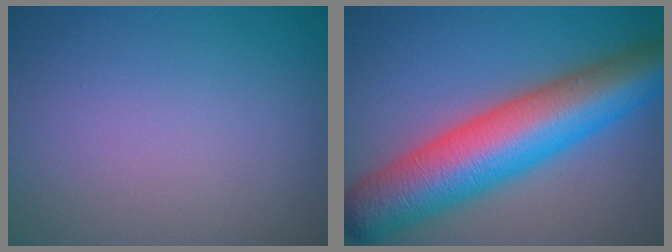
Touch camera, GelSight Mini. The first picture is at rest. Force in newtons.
{"total": 11.9, "press": 11.9, "slide": 0.2}